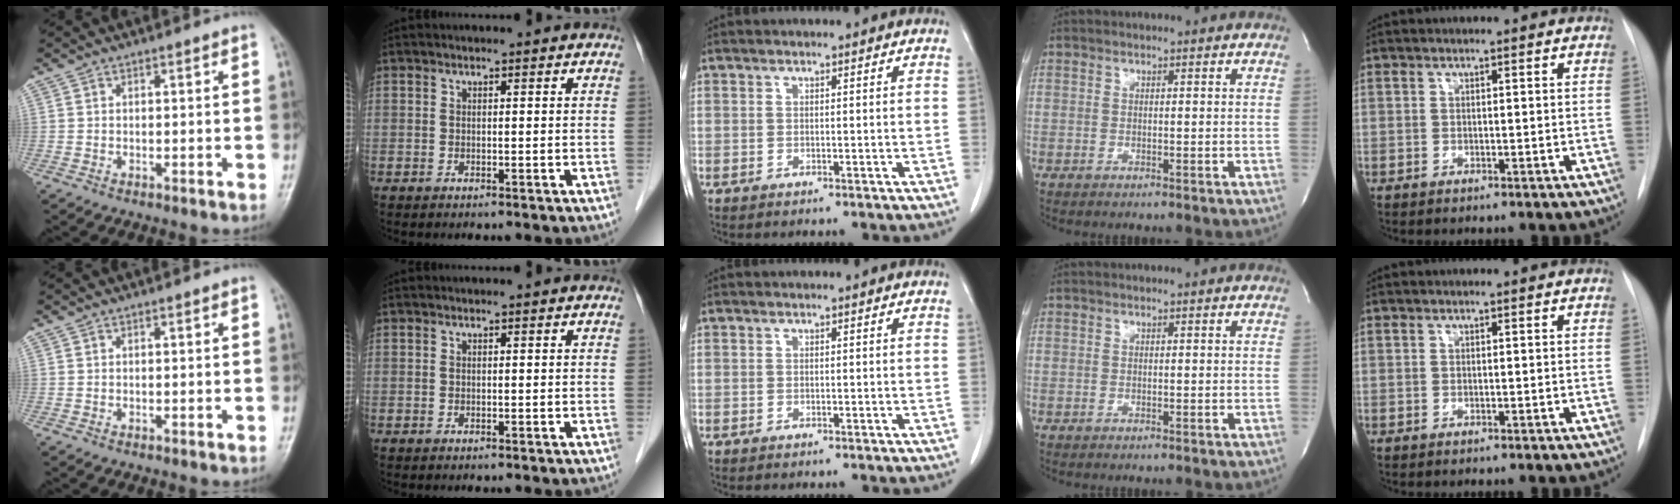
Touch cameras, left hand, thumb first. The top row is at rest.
{}